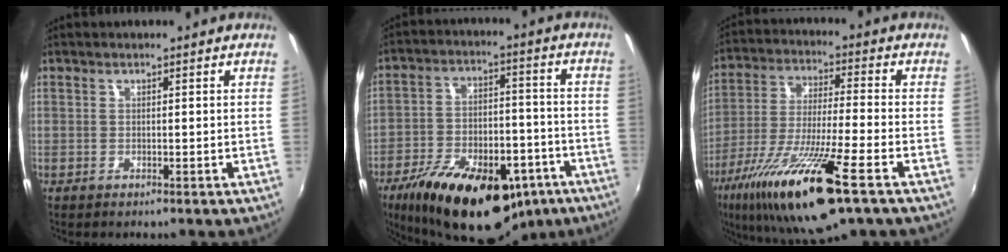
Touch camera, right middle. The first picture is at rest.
{"total": 25.5, "force": [-15.8, 12.2, 15.9], "torque": [-0.288, -0.016, -0.227]}
{"total": 20.0, "force": [-11.4, 2.6, 16.2], "torque": [-0.321, -0.051, -0.208]}